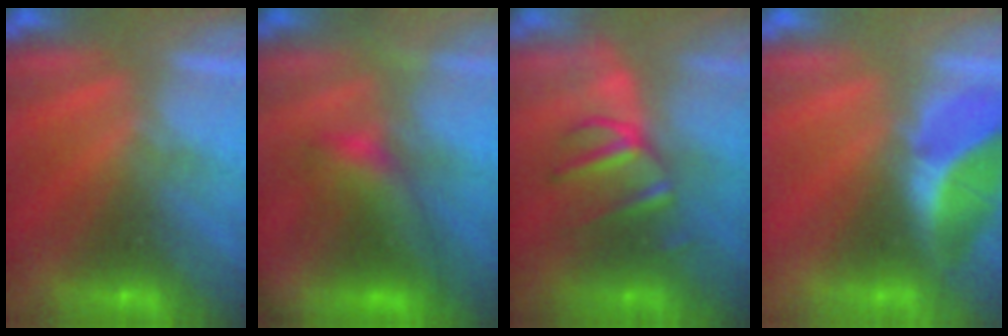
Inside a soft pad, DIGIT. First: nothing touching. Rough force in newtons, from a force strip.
{"total": 8.5}
{"total": 3.1}
{"total": 2.2}